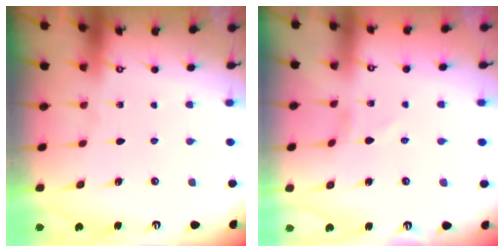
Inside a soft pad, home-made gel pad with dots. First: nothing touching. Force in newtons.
{"total": 0.0}